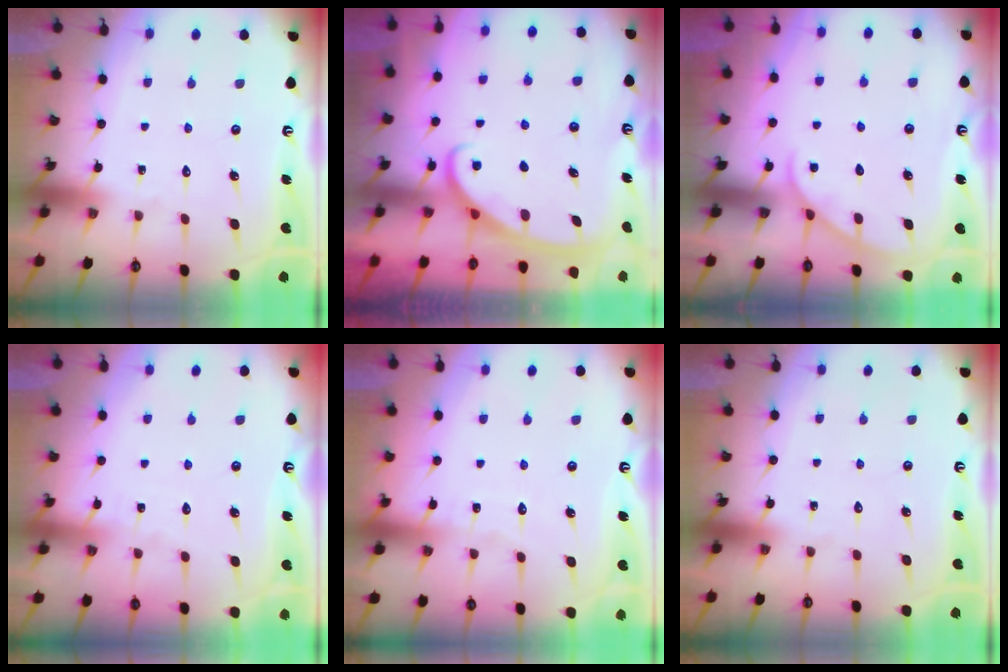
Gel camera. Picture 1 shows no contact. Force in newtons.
{"total": 2.9, "press": 2.8, "slide": 0.4}
{"total": 5.2, "press": 5.1, "slide": 0.3}
{"total": 2.2, "press": 2.1, "slide": 0.3}
{"total": 3.4, "press": 3.4, "slide": 0.3}
{"total": 0.0}